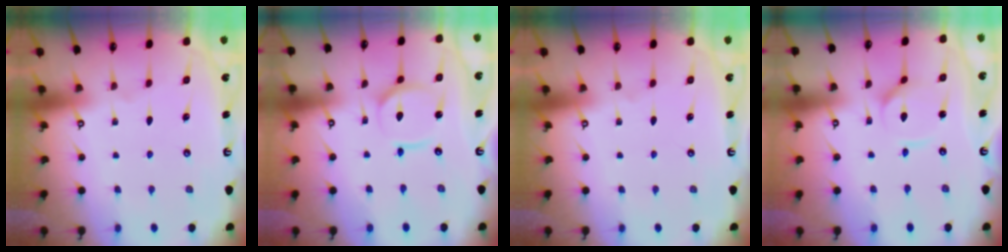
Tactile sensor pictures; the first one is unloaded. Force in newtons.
{"total": 9.0, "press": 9.0, "slide": 0.9}
{"total": 0.0}
{"total": 4.1, "press": 4.1, "slide": 0.4}